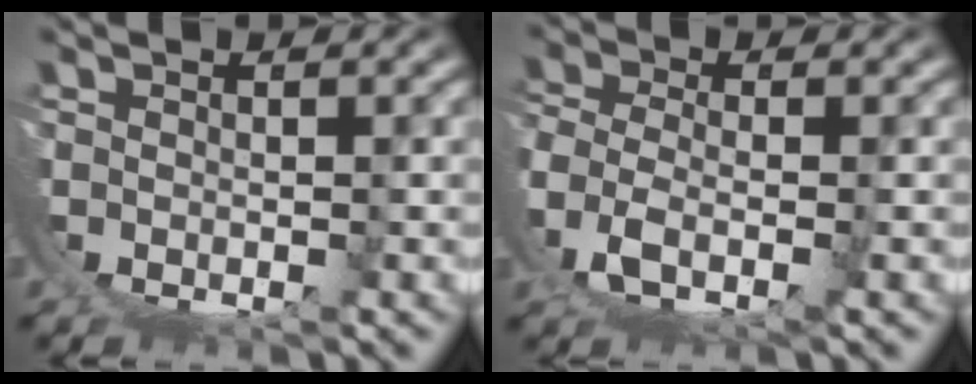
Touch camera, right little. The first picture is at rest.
{"total": 4.9, "force": [1.5, 3.1, 3.5], "torque": [-0.102, -0.027, 0.037]}